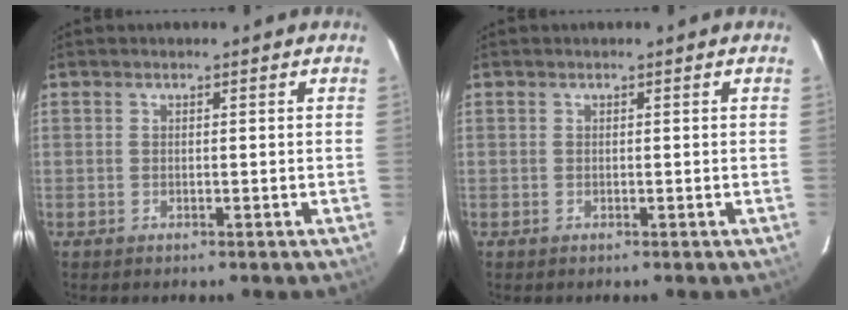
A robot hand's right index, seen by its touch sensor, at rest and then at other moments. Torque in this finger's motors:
{"motor_torque": [0.00, 0.00, 0.00, 0.01]}